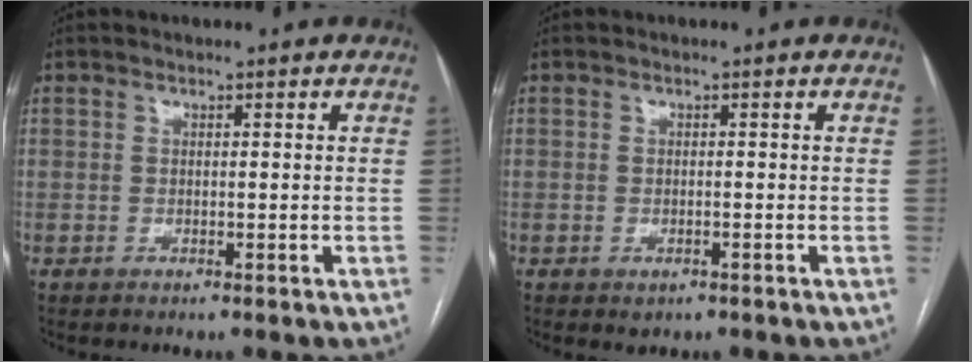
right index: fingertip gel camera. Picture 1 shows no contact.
{"total": 1.3, "force": [-0.6, 0.7, 0.8], "torque": [-0.011, -0.001, -0.002]}